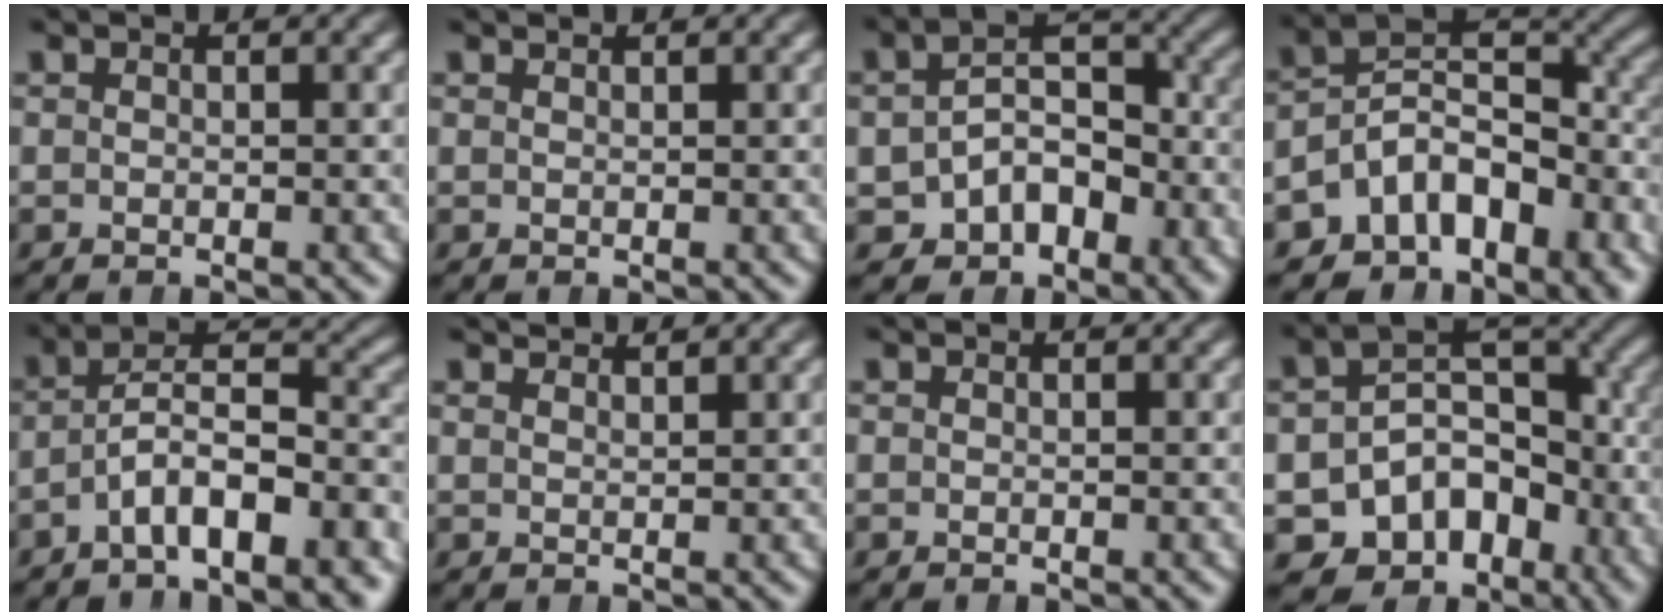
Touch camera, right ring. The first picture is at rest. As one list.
[{"total": 0.9, "force": [0.6, -0.7, -0.2], "torque": [0.013, -0.002, 0.013]}, {"total": 7.9, "force": [-3.1, 6.3, 3.6], "torque": [-0.077, -0.040, -0.038]}, {"total": 14.7, "force": [-5.7, 10.2, 9.0], "torque": [-0.154, -0.042, -0.079]}, {"total": 7.8, "force": [-3.9, 4.2, 5.3], "torque": [-0.082, -0.014, -0.059]}, {"total": 2.1, "force": [1.9, -1.0, -0.2], "torque": [0.020, 0.000, 0.038]}, {"total": 0.0}, {"total": 16.7, "force": [-6.8, 13.3, 7.4], "torque": [-0.148, -0.058, -0.100]}]